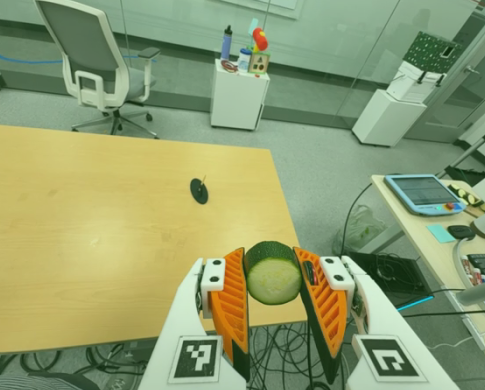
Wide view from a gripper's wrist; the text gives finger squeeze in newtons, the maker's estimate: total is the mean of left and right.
{"total": 13.2, "left": 14.0, "right": 12.3}